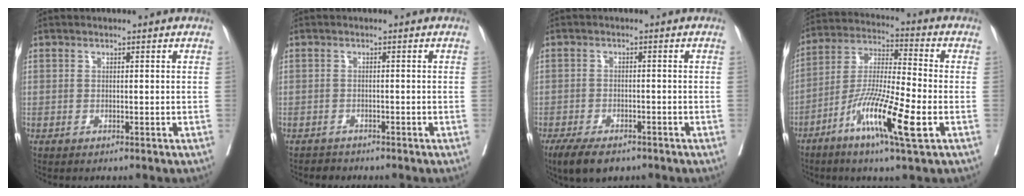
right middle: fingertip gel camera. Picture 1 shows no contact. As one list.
[{"total": 1.6, "force": [-1.5, 0.5, -0.2], "torque": [0.000, -0.003, -0.026]}, {"total": 7.2, "force": [-5.2, 2.7, 4.0], "torque": [-0.063, -0.008, -0.082]}, {"total": 13.4, "force": [-5.6, 0.6, 12.2], "torque": [-0.239, -0.019, -0.106]}]